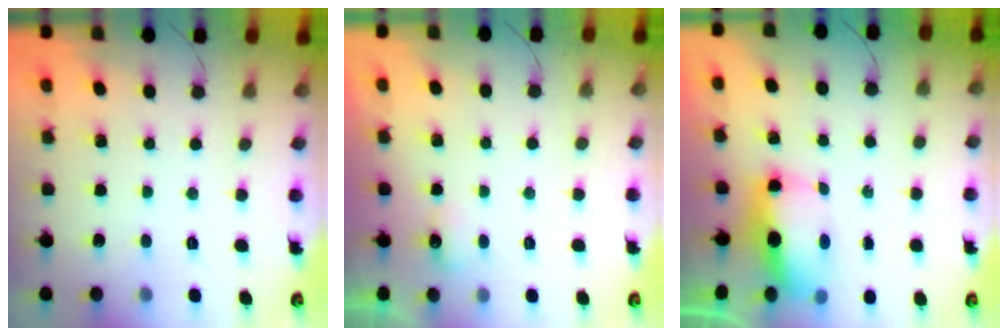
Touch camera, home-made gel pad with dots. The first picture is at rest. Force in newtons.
{"total": 2.9, "press": 2.8, "slide": 0.8}
{"total": 9.1, "press": 8.0, "slide": 4.3}